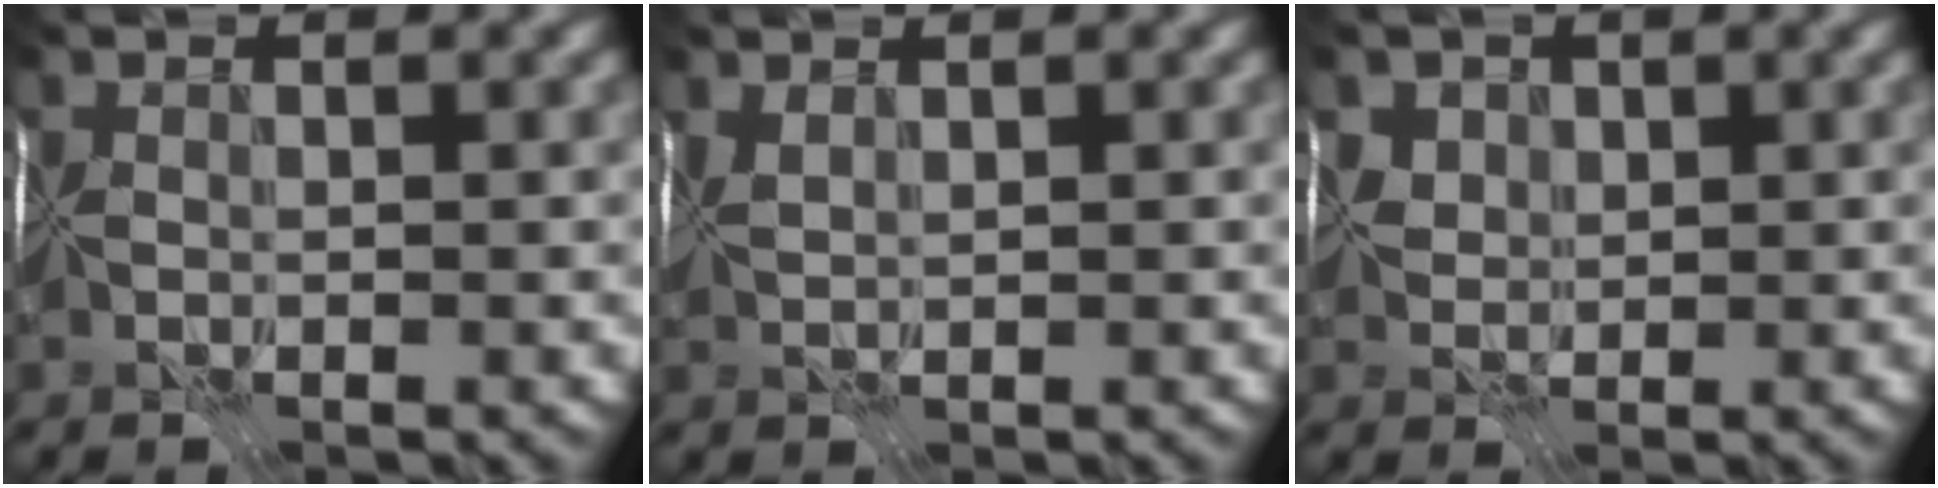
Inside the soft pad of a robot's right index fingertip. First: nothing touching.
{"total": 1.4, "force": [0.8, -1.1, -0.3], "torque": [0.012, 0.000, 0.023]}
{"total": 2.2, "force": [1.7, 1.3, 0.3], "torque": [0.003, 0.000, 0.033]}